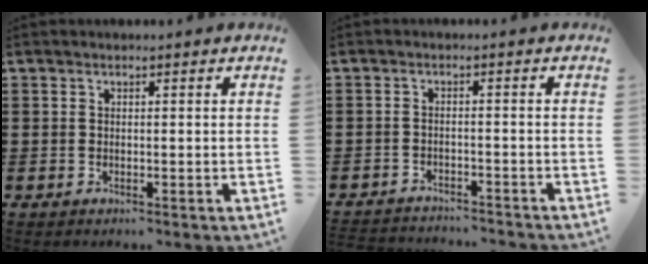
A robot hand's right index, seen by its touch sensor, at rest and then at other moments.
{"total": 2.3, "force": [-2.3, 0.1, -0.1], "torque": [-0.004, 0.000, -0.050]}